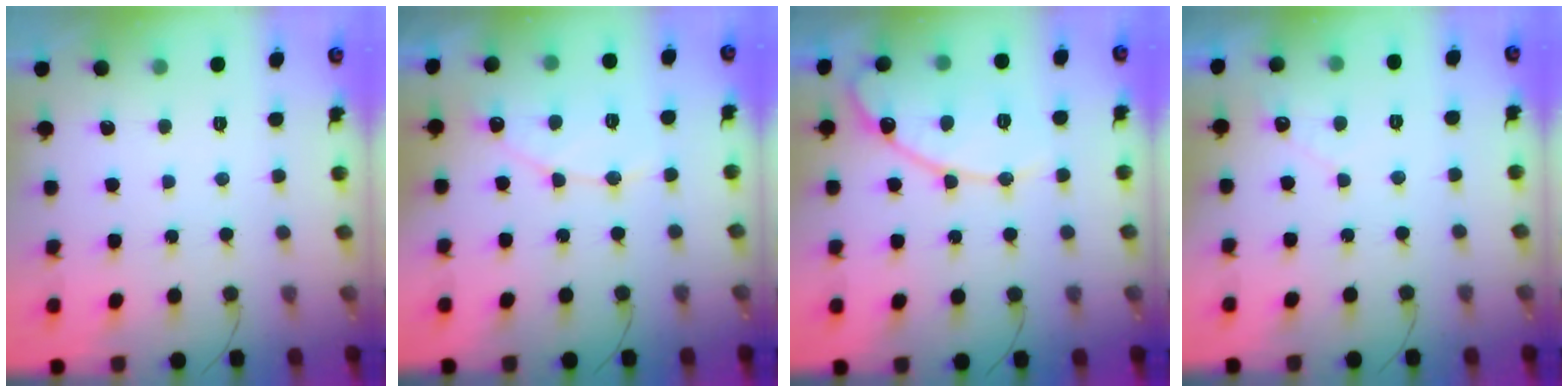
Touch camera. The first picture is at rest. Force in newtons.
{"total": 8.8, "press": 8.8, "slide": 0.6}
{"total": 13.9, "press": 13.9, "slide": 0.9}
{"total": 2.5, "press": 2.5, "slide": 0.0}